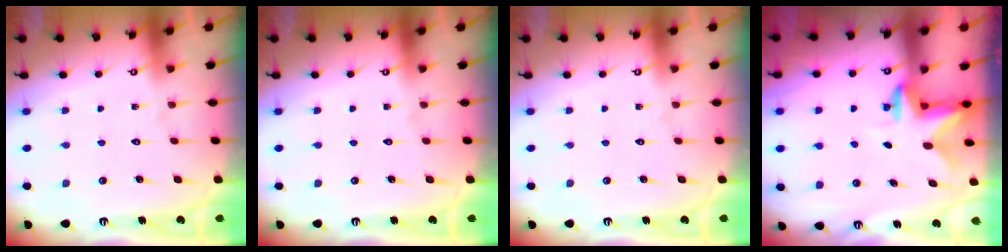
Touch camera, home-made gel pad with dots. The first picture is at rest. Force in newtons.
{"total": 0.0}
{"total": 0.0}
{"total": 2.8, "press": 2.8, "slide": 0.6}